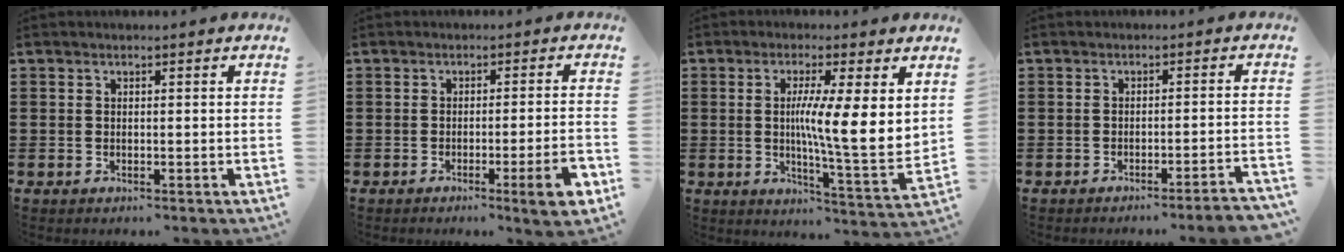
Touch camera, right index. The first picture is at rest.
{"total": 5.8, "force": [-2.5, 0.1, 5.2], "torque": [-0.079, -0.008, -0.039]}
{"total": 8.6, "force": [2.5, 0.5, 8.2], "torque": [-0.146, -0.022, 0.037]}
{"total": 2.5, "force": [-2.2, -0.5, 1.2], "torque": [-0.019, -0.006, -0.043]}